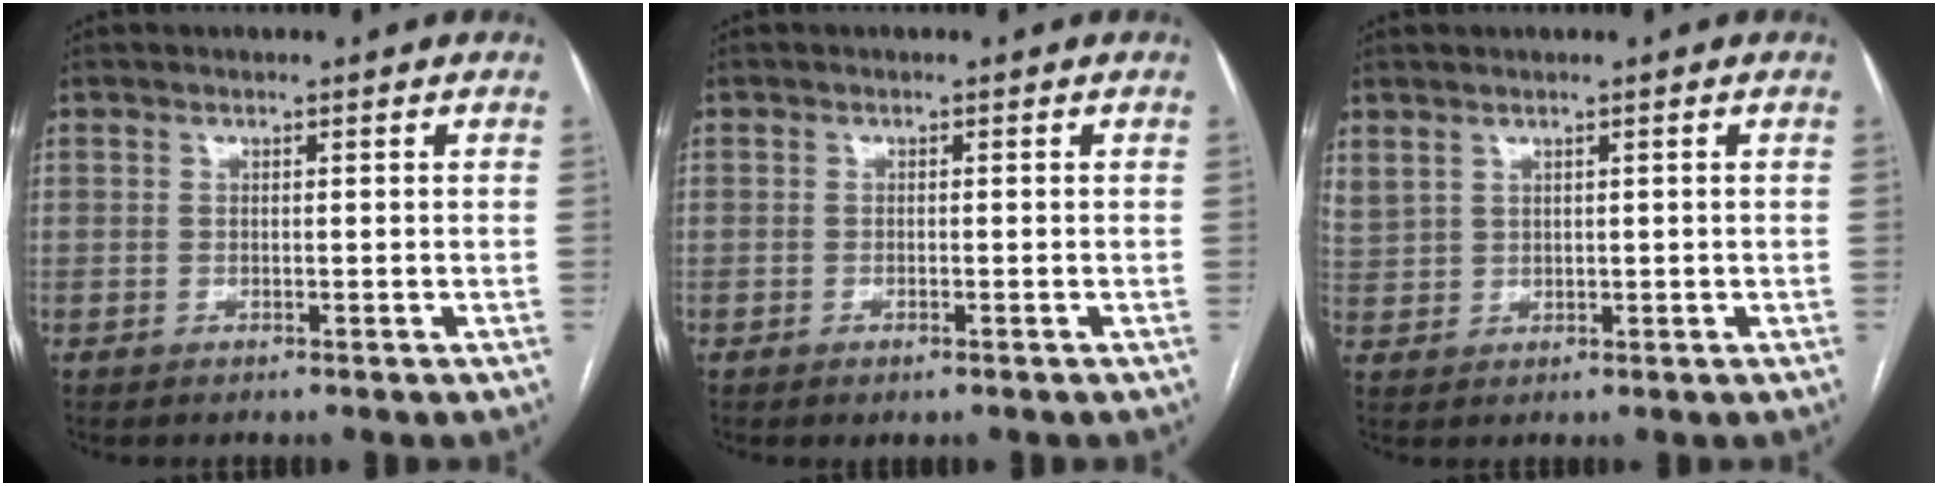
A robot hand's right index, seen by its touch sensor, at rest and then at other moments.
{"total": 0.8, "force": [-0.5, 0.2, 0.6], "torque": [-0.011, -0.001, -0.005]}
{"total": 3.5, "force": [2.4, 2.0, 1.5], "torque": [-0.040, 0.011, 0.064]}